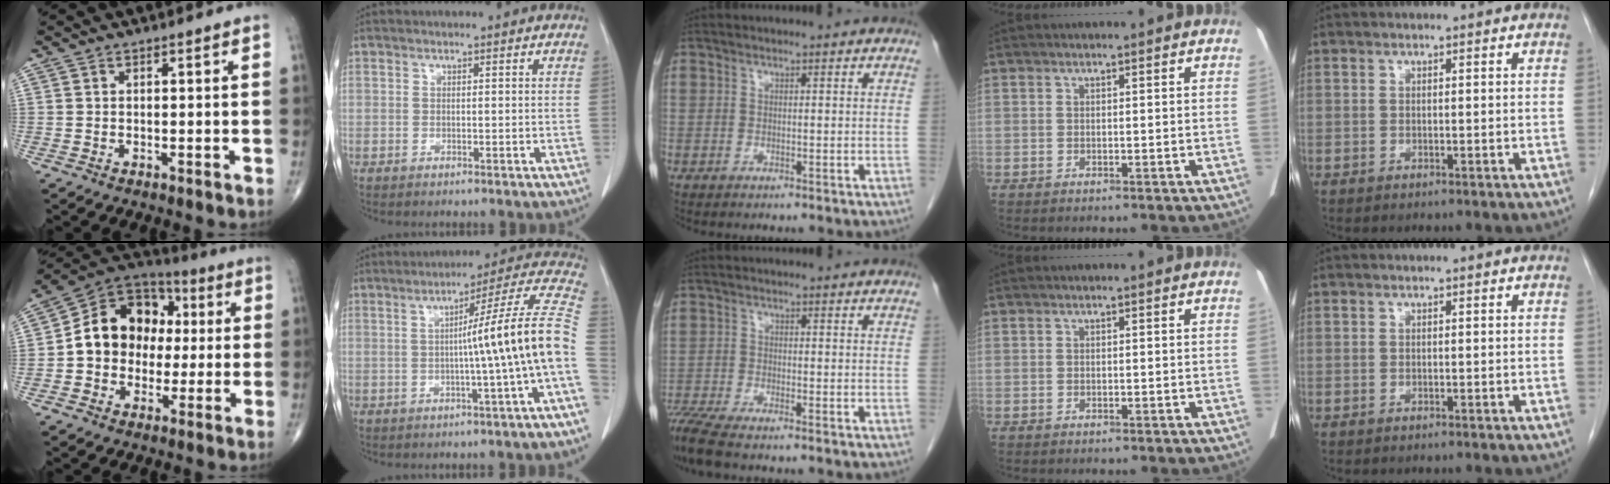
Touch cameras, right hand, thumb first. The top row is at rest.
{"thumb": {"total": 15.3, "force": [0.5, 12.6, 8.7], "torque": [-0.099, 0.034, -0.001]}, "index": {"total": 13.4, "force": [-2.0, -2.4, 13.0], "torque": [-0.161, 0.022, -0.034]}, "middle": {"total": 6.1, "force": [-5.4, 0.1, 3.0], "torque": [-0.061, -0.013, -0.099]}}